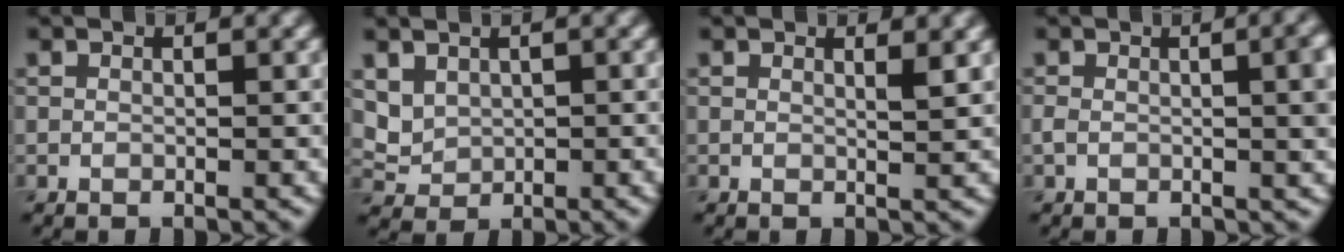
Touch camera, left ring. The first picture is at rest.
{"total": 2.1, "force": [0.9, 1.7, 0.9], "torque": [-0.021, -0.004, 0.022]}
{"total": 1.4, "force": [0.9, 0.4, 1.1], "torque": [-0.009, 0.001, 0.009]}
{"total": 6.3, "force": [0.5, 2.7, 5.7], "torque": [-0.061, 0.004, 0.006]}